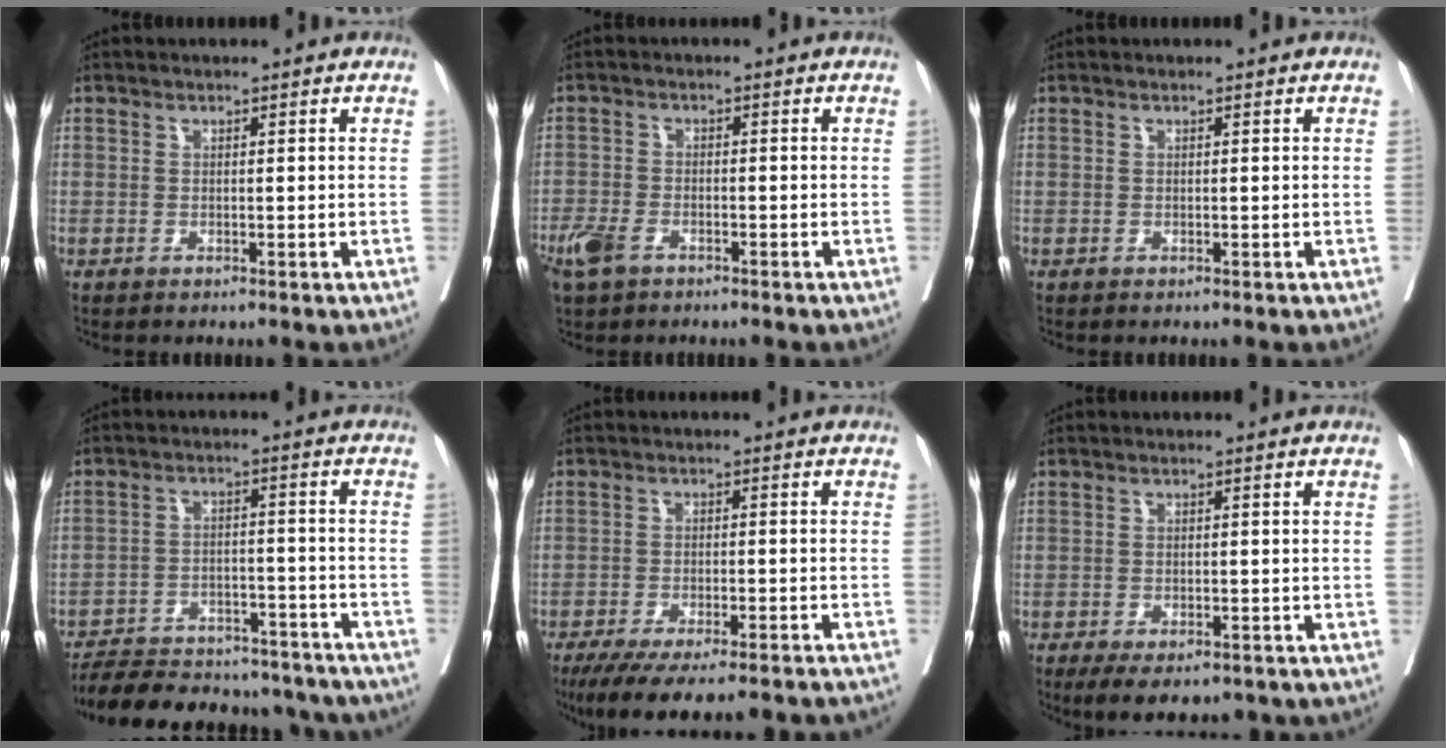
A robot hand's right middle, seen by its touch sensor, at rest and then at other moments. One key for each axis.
{"total": 5.1, "fx": -3.3, "fy": 2.6, "fz": 2.9, "tx": -0.064, "ty": -0.005, "tz": -0.061}
{"total": 0.0}
{"total": 23.7, "fx": -21.4, "fy": 6.3, "fz": 8.1, "tx": -0.141, "ty": -0.008, "tz": -0.289}
{"total": 16.4, "fx": -14.0, "fy": 1.8, "fz": 8.4, "tx": -0.106, "ty": -0.029, "tz": -0.193}
{"total": 8.1, "fx": -5.9, "fy": 3.4, "fz": 4.5, "tx": -0.055, "ty": -0.005, "tz": -0.081}